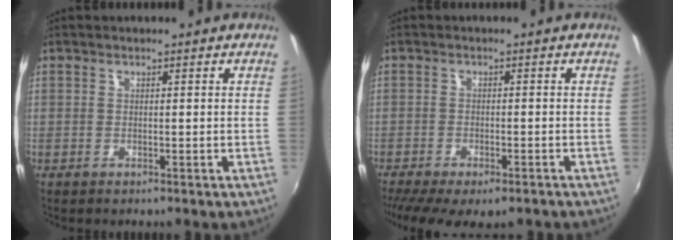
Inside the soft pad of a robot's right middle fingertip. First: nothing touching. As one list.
[{"total": 11.1, "force": [-8.3, 3.6, 6.4], "torque": [-0.139, -0.047, -0.127]}]